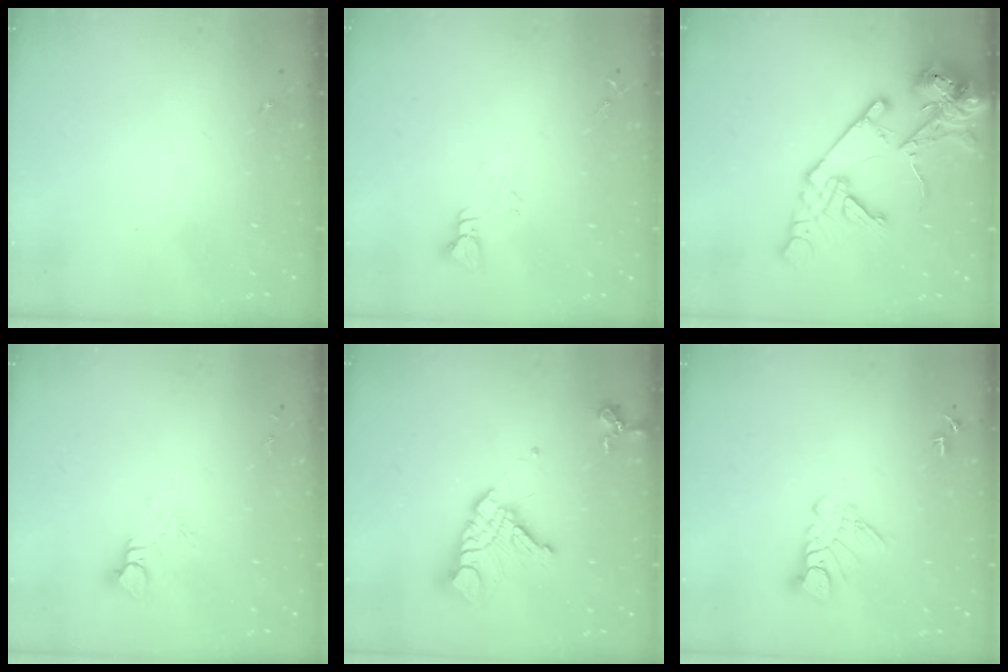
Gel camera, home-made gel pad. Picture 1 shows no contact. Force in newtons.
{"total": 3.5, "press": 3.4, "slide": 0.3}
{"total": 18.1, "press": 17.9, "slide": 2.8}
{"total": 6.3, "press": 6.3, "slide": 0.5}
{"total": 16.4, "press": 16.3, "slide": 2.1}
{"total": 8.5, "press": 8.5, "slide": 0.9}